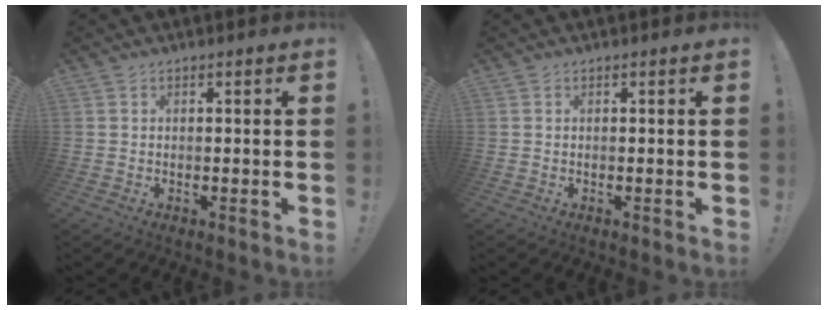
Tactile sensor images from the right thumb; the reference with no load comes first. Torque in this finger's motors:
{"motor_torque": [-0.01, 0.01, 0.15, -0.04, 0.06]}